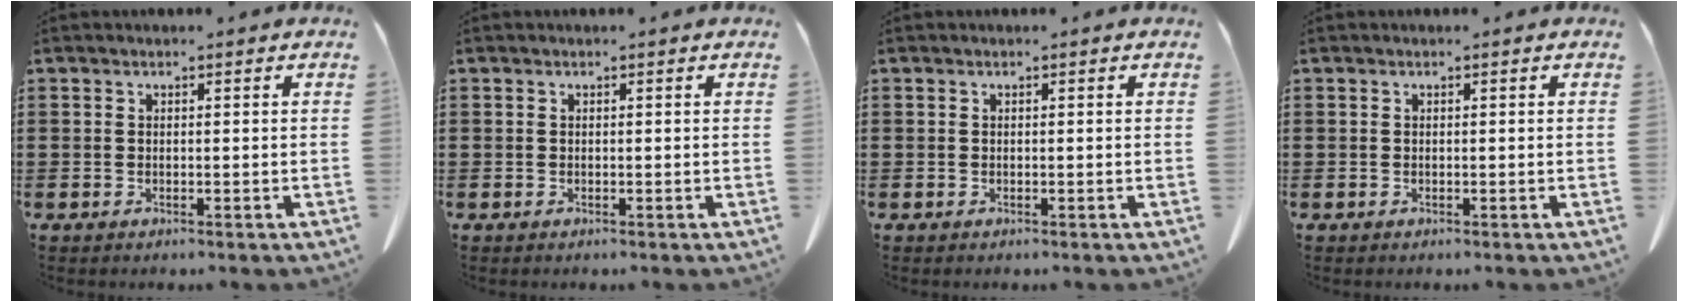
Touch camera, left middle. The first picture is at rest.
{"total": 0.0}
{"total": 0.0}
{"total": 0.0}